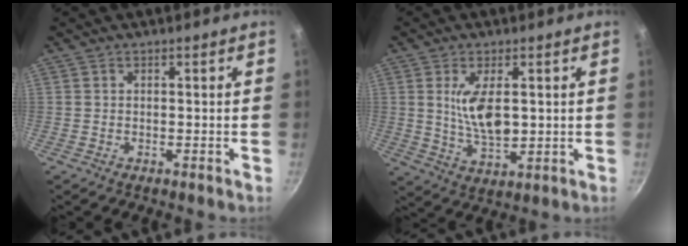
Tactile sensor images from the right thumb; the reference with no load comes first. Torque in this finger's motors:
{"motor_torque": [-0.05, 0.27, 0.32, -0.12, 0.14]}